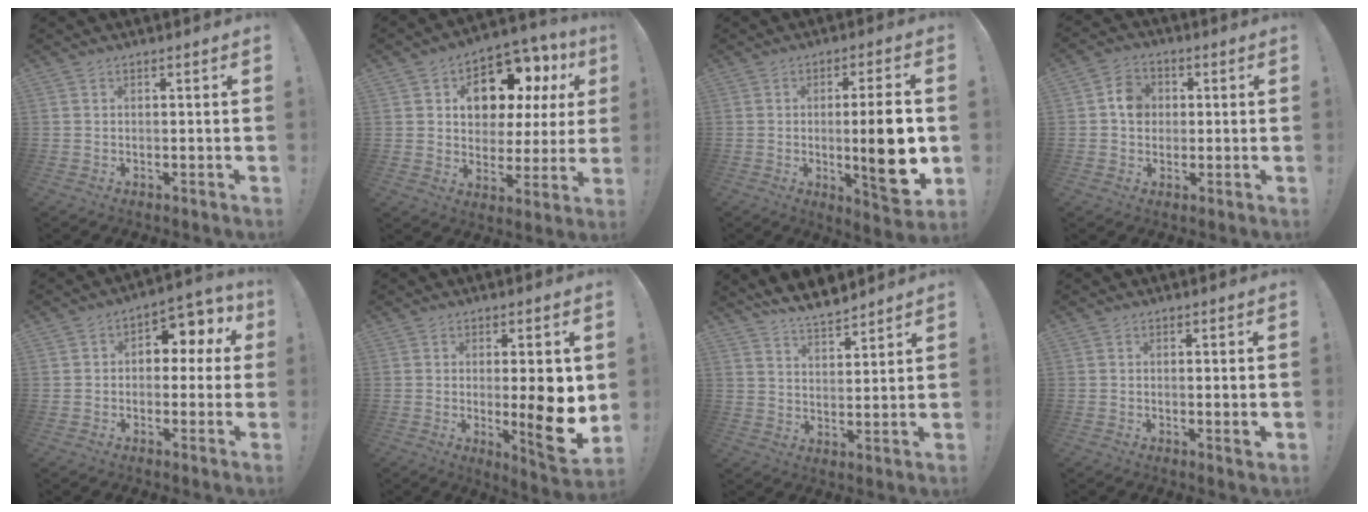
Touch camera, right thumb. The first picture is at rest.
{"total": 12.5, "force": [6.9, 7.7, 7.0], "torque": [-0.102, -0.053, 0.124]}
{"total": 15.4, "force": [-1.3, 3.0, 15.0], "torque": [-0.202, -0.008, -0.017]}
{"total": 7.1, "force": [0.6, 6.3, 3.2], "torque": [-0.036, 0.012, 0.011]}
{"total": 6.7, "force": [1.2, 5.2, 4.1], "torque": [-0.035, -0.011, 0.022]}
{"total": 12.4, "force": [-0.5, 2.7, 12.1], "torque": [-0.138, -0.018, -0.008]}
{"total": 8.1, "force": [7.3, 2.1, 2.9], "torque": [-0.062, -0.047, 0.137]}
{"total": 1.9, "force": [0.3, 0.2, 1.8], "torque": [-0.021, -0.005, 0.003]}